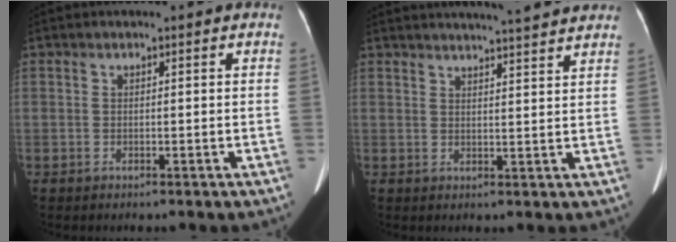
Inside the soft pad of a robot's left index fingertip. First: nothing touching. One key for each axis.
{"total": 11.8, "fx": 10.9, "fy": 0.3, "fz": 4.5, "tx": -0.064, "ty": 0.011, "tz": 0.128}